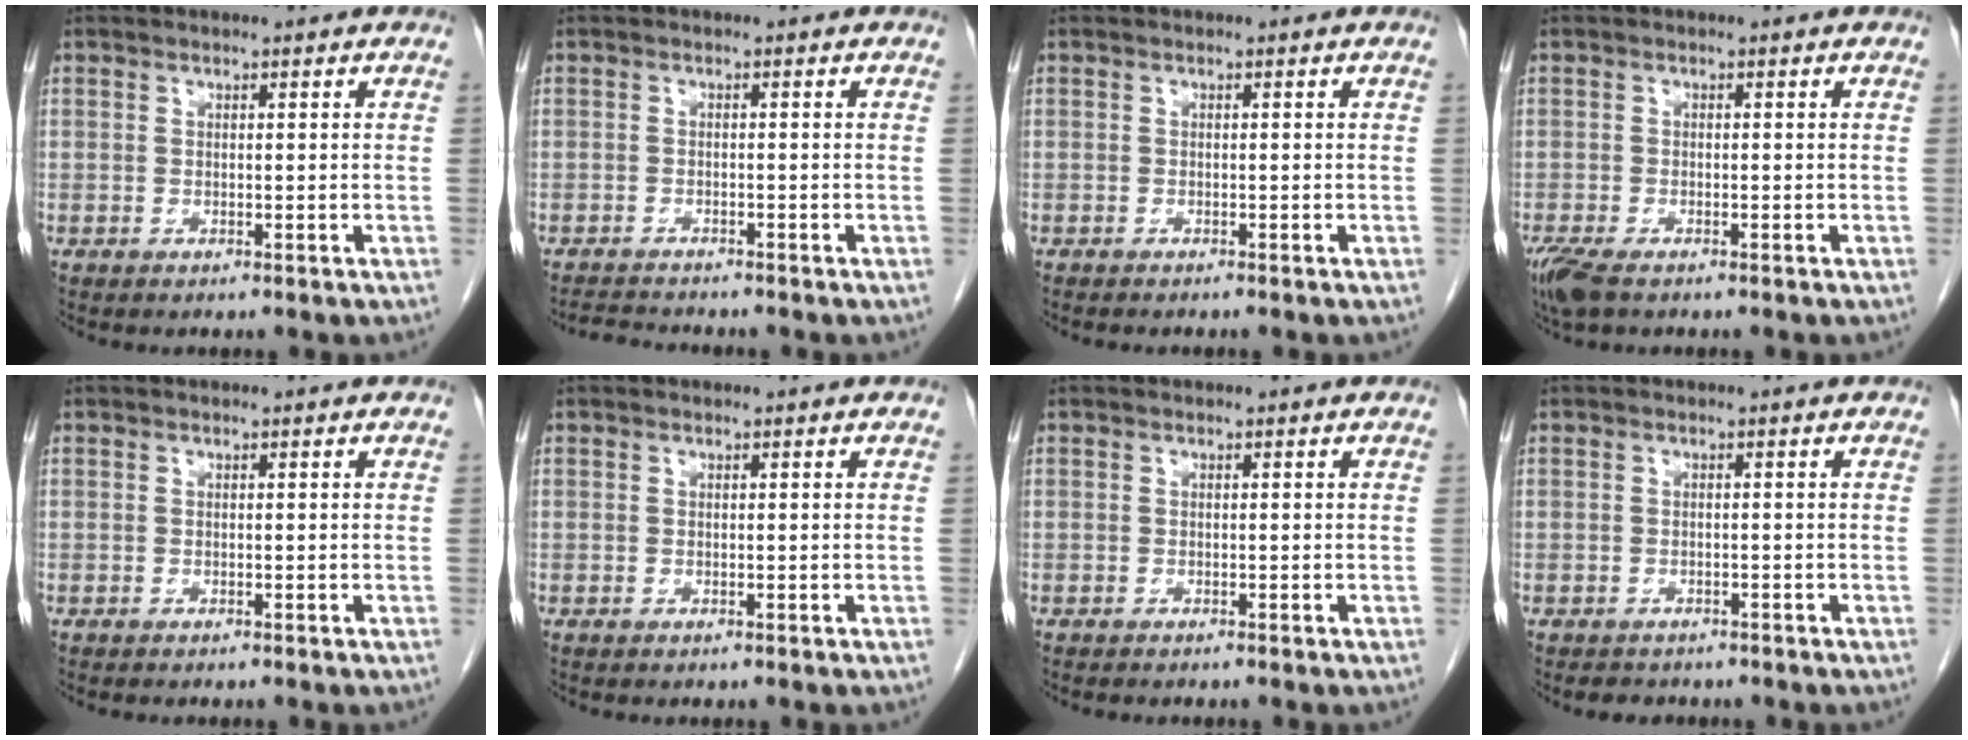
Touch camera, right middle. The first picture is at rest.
{"total": 3.1, "force": [-3.1, 0.0, 0.5], "torque": [-0.010, -0.014, -0.052]}
{"total": 1.6, "force": [-1.4, 0.2, 0.7], "torque": [-0.011, -0.002, -0.017]}
{"total": 4.7, "force": [-3.2, 1.7, 3.0], "torque": [-0.067, -0.014, -0.056]}
{"total": 0.7, "force": [-0.6, 0.1, 0.3], "torque": [-0.006, -0.001, -0.009]}
{"total": 0.0}
{"total": 1.3, "force": [-1.2, 0.2, 0.6], "torque": [-0.010, -0.002, -0.014]}
{"total": 2.7, "force": [-2.3, 1.4, 0.5], "torque": [-0.015, 0.000, -0.030]}